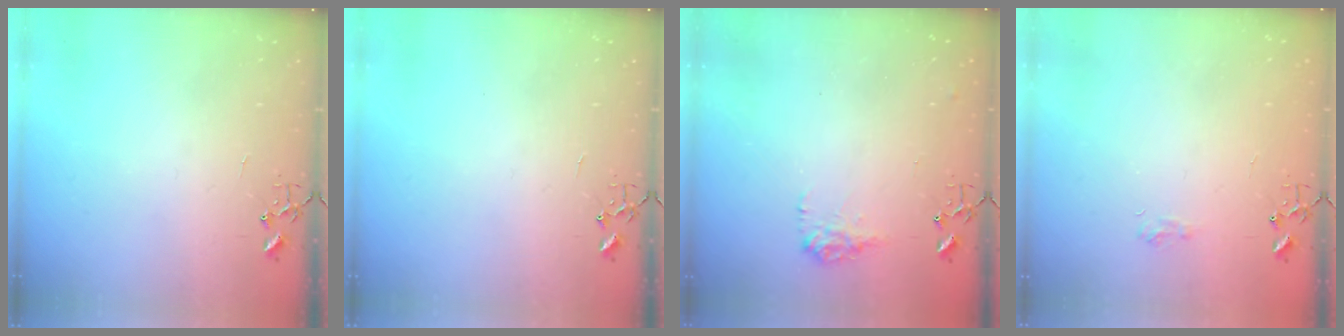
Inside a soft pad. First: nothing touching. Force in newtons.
{"total": 0.0}
{"total": 9.2, "press": 9.2, "slide": 0.4}
{"total": 6.1, "press": 6.1, "slide": 0.8}